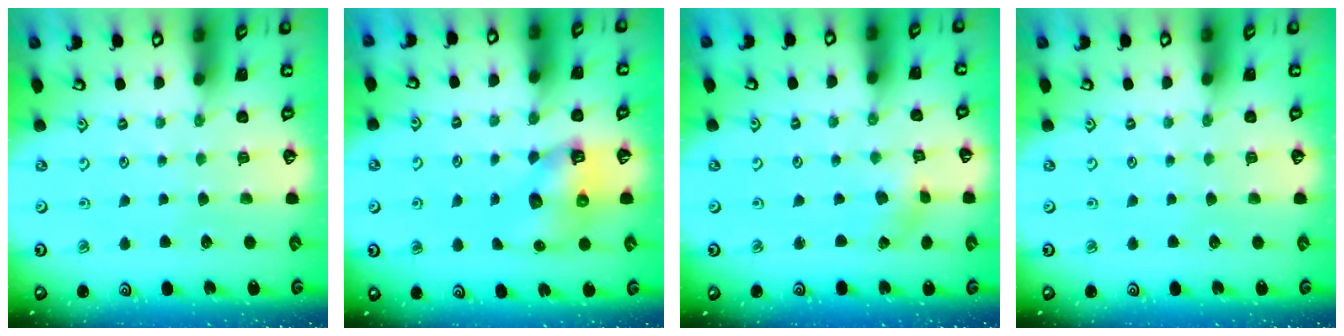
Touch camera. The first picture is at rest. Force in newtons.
{"total": 7.3, "press": 7.3, "slide": 1.0}
{"total": 0.0}
{"total": 0.0}